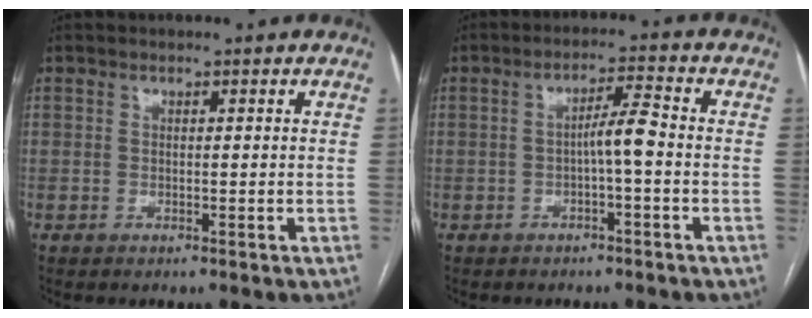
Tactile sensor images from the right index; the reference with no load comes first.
{"total": 4.1, "force": [-0.9, 0.1, 4.0], "torque": [-0.065, 0.010, -0.013]}